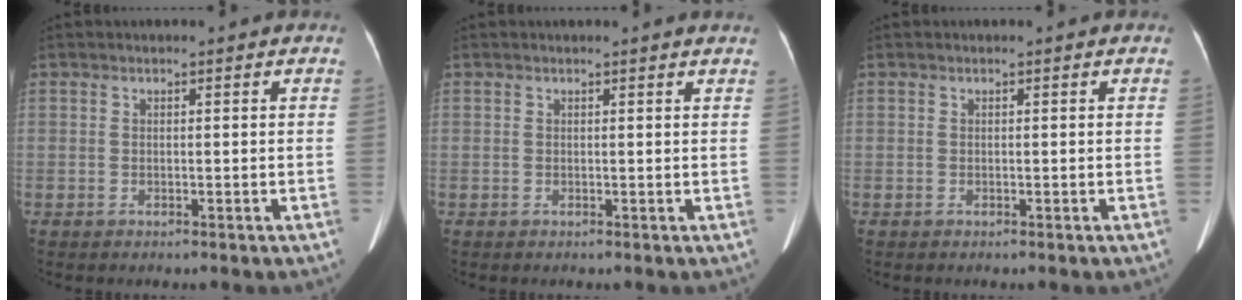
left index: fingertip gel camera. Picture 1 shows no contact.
{"total": 2.5, "force": [2.3, -0.4, 0.8], "torque": [-0.016, 0.003, 0.020]}
{"total": 0.0}